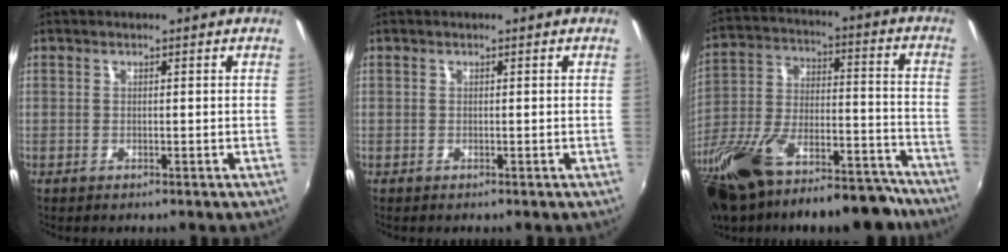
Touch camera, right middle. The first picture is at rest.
{"total": 0.0}
{"total": 27.5, "force": [-20.5, 10.7, 14.9], "torque": [-0.294, -0.010, -0.311]}